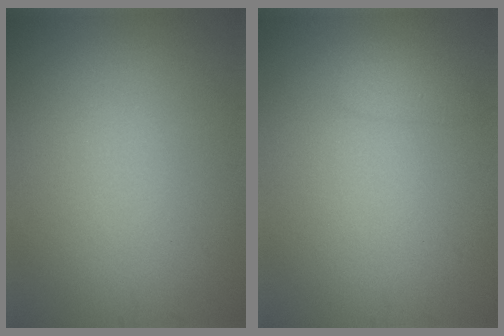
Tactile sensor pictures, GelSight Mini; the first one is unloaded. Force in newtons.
{"total": 1.4, "press": 1.4, "slide": 0.1}